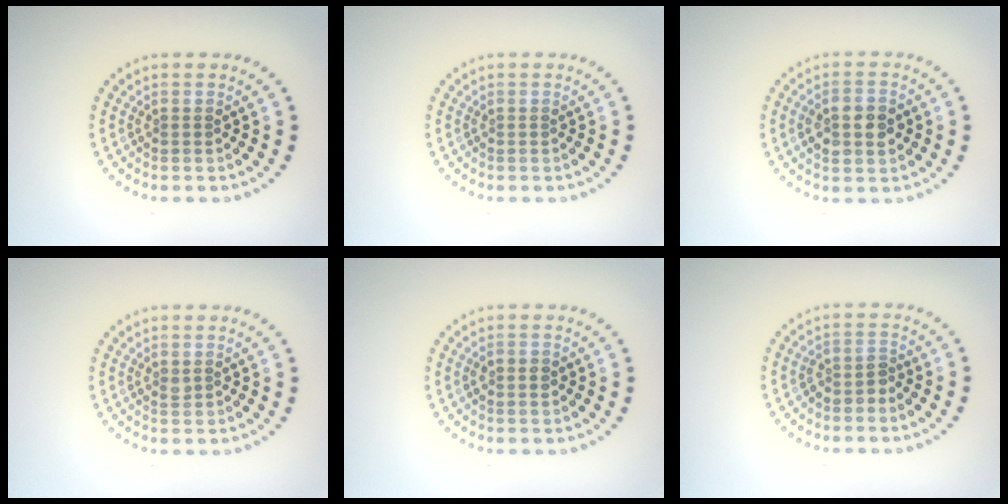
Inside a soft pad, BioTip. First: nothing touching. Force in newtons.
{"total": 0.0}
{"total": 3.8, "press": 3.8, "slide": 0.2}
{"total": 0.6, "press": 0.6, "slide": 0.2}
{"total": 1.4, "press": 1.4, "slide": 0.1}
{"total": 1.5, "press": 1.2, "slide": 0.8}